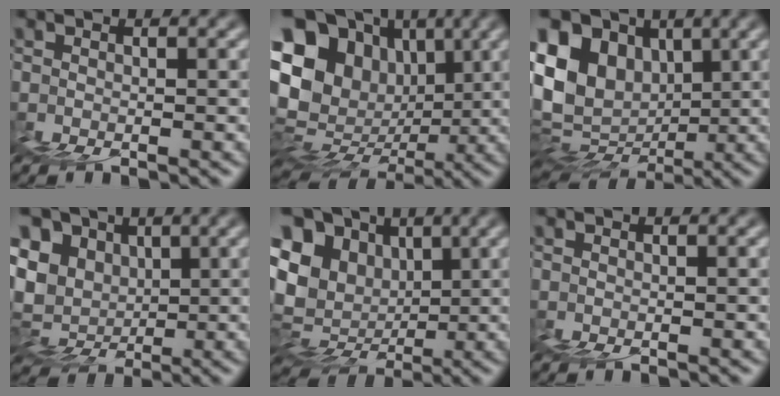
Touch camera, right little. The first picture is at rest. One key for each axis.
{"total": 18.9, "fx": 4.8, "fy": 15.6, "fz": 9.5, "tx": -0.206, "ty": 0.039, "tz": 0.094}
{"total": 15.7, "fx": 4.7, "fy": 11.8, "fz": 9.1, "tx": -0.183, "ty": 0.040, "tz": 0.095}
{"total": 12.3, "fx": 5.8, "fy": 9.7, "fz": 4.9, "tx": -0.125, "ty": 0.029, "tz": 0.105}
{"total": 12.4, "fx": 4.5, "fy": 9.8, "fz": 6.1, "tx": -0.131, "ty": 0.025, "tz": 0.086}
{"total": 0.0}